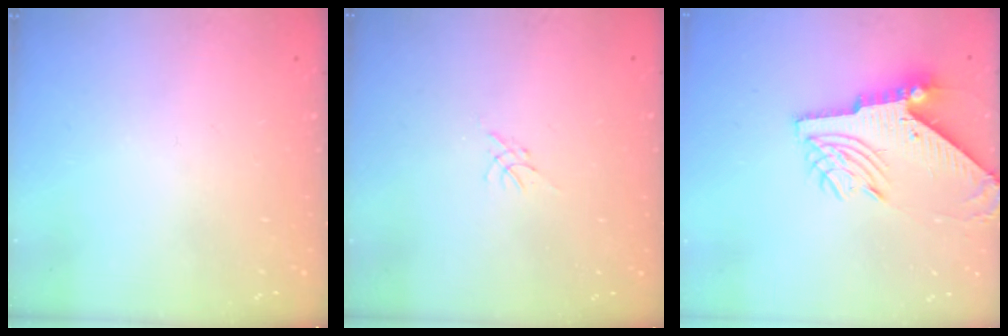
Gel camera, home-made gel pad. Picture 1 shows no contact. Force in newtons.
{"total": 0.0}
{"total": 10.4, "press": 10.3, "slide": 1.4}